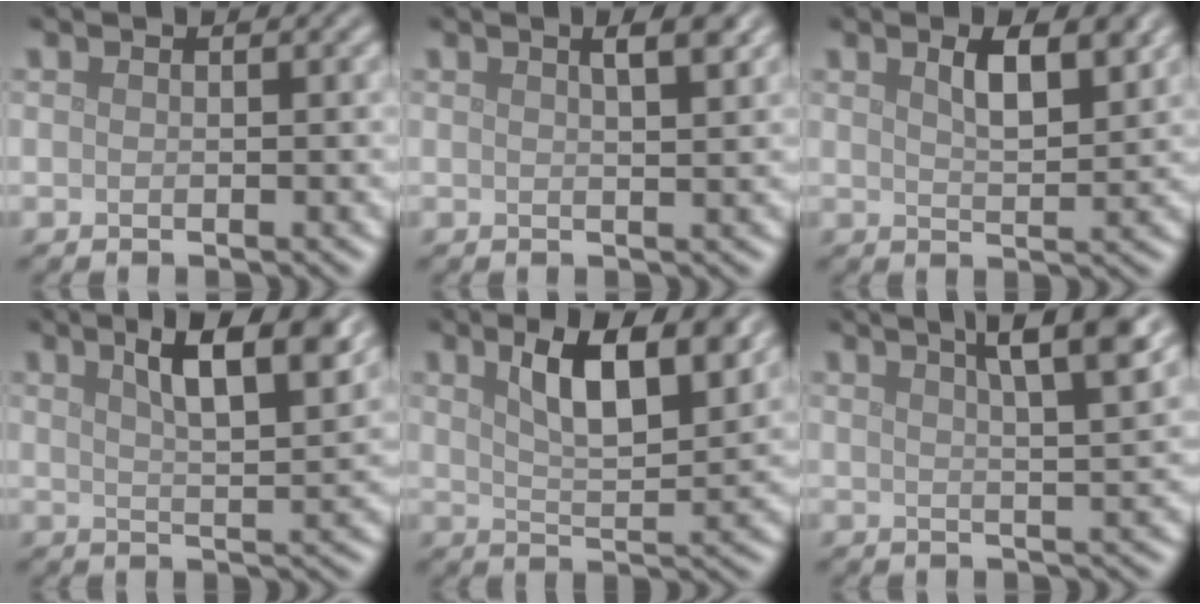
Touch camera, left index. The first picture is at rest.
{"total": 3.4, "force": [1.8, 1.2, 2.6], "torque": [-0.009, 0.013, 0.007]}
{"total": 4.0, "force": [2.0, 1.3, 3.1], "torque": [-0.052, 0.002, 0.036]}
{"total": 7.1, "force": [3.9, 1.9, 5.6], "torque": [-0.077, 0.012, 0.058]}
{"total": 7.2, "force": [3.6, 2.4, 5.7], "torque": [-0.092, 0.003, 0.058]}
{"total": 6.5, "force": [3.7, 1.6, 5.1], "torque": [-0.050, 0.025, 0.034]}